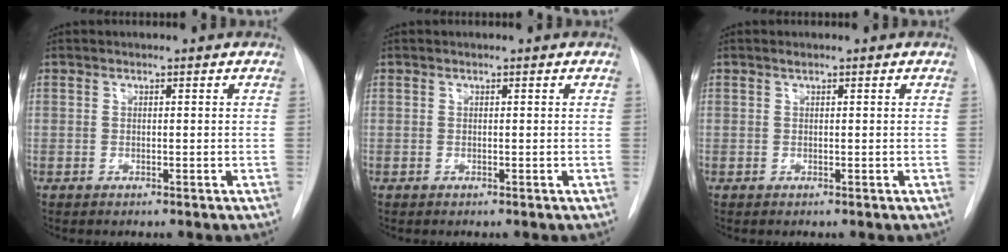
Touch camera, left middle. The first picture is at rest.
{"total": 0.0}
{"total": 0.0}